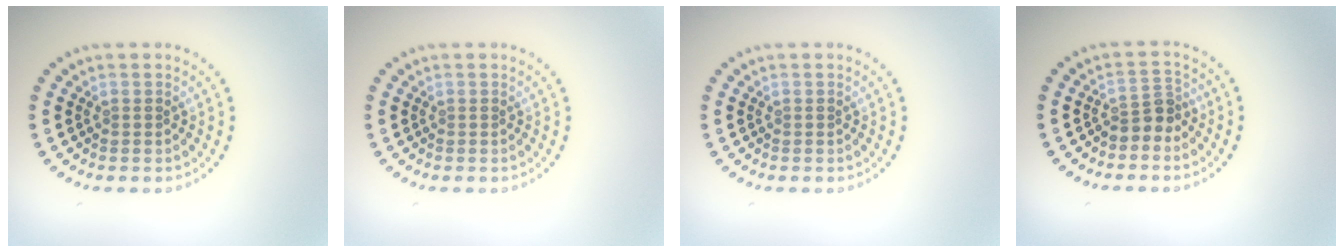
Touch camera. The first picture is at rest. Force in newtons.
{"total": 0.0}
{"total": 0.0}
{"total": 2.2, "press": 1.7, "slide": 1.4}